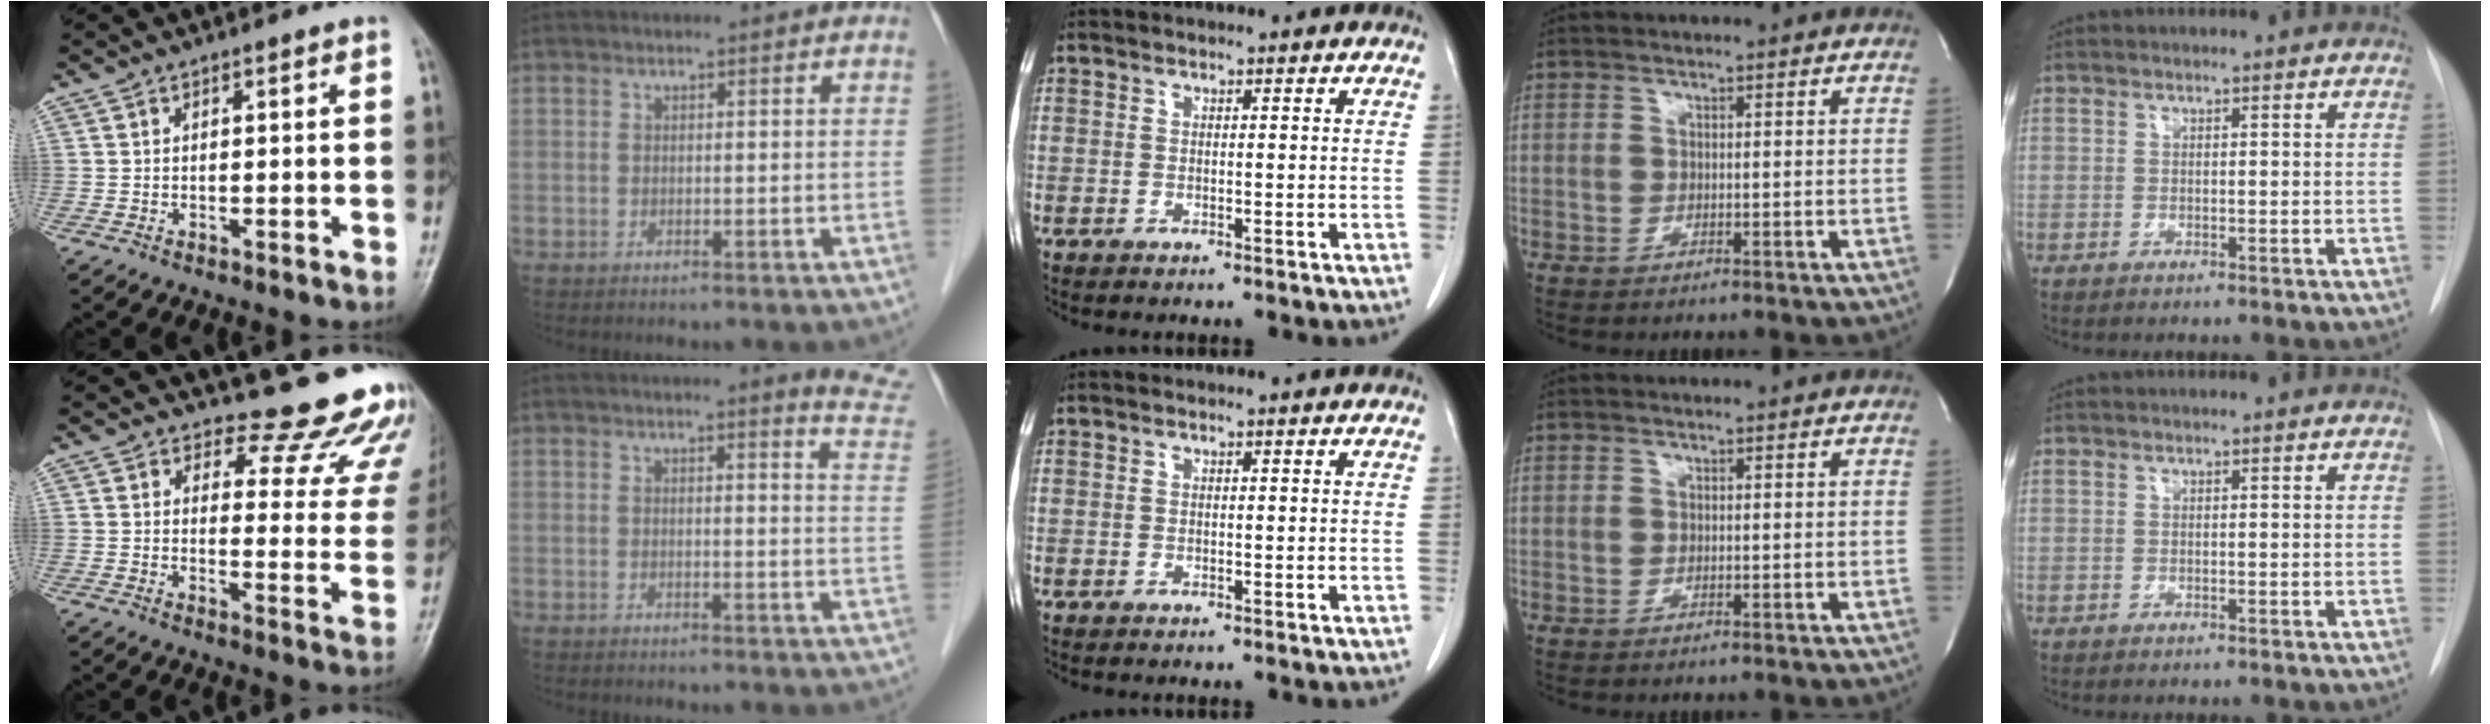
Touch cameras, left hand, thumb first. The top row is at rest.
{"thumb": {"total": 14.9, "force": [14.1, 4.3, 2.0], "torque": [0.029, -0.148, 0.141]}, "index": {"total": 7.9, "force": [7.3, -0.2, 2.8], "torque": [-0.015, -0.050, 0.051]}}